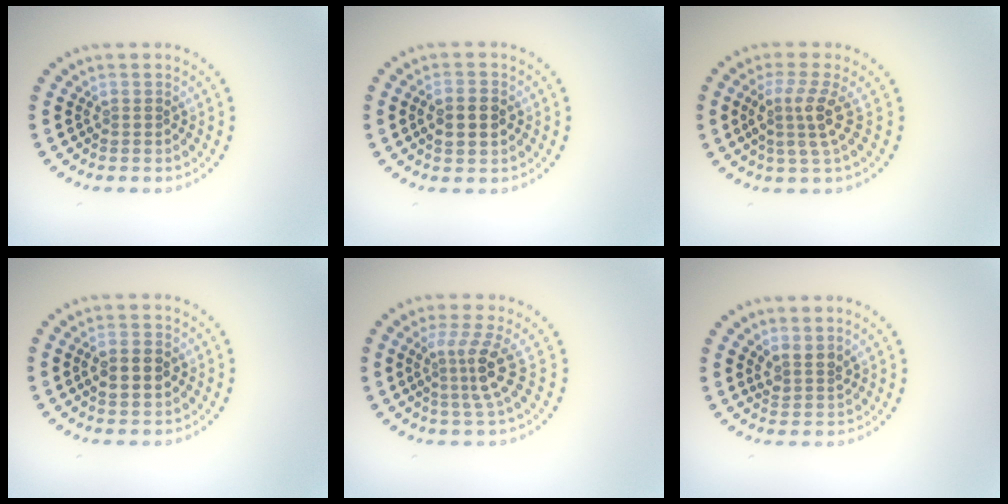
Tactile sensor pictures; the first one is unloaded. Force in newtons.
{"total": 2.6, "press": 2.6, "slide": 0.1}
{"total": 3.1, "press": 2.3, "slide": 2.1}
{"total": 2.6, "press": 2.6, "slide": 0.1}
{"total": 3.6, "press": 2.5, "slide": 2.6}
{"total": 1.8, "press": 1.3, "slide": 1.2}